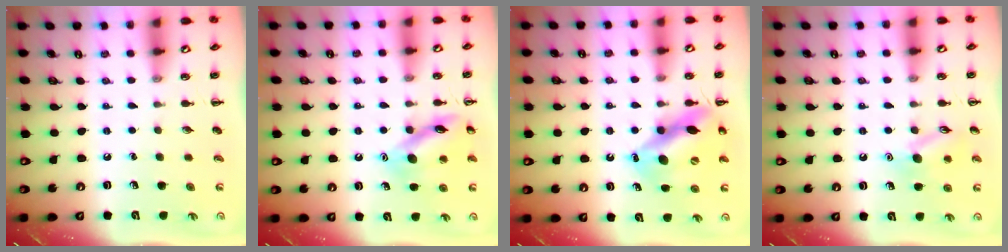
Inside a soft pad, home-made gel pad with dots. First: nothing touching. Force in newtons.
{"total": 13.4, "press": 13.4, "slide": 1.1}
{"total": 14.0, "press": 13.5, "slide": 3.9}
{"total": 10.5, "press": 10.4, "slide": 0.9}